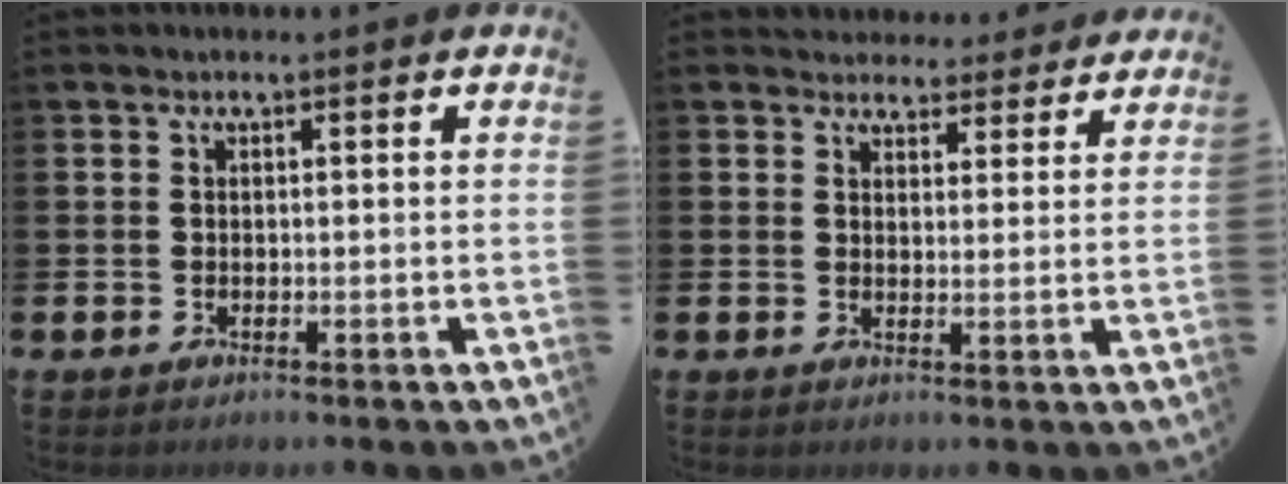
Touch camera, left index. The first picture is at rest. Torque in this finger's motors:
{"motor_torque": [1.56, -0.58, 0.11, 0.02]}